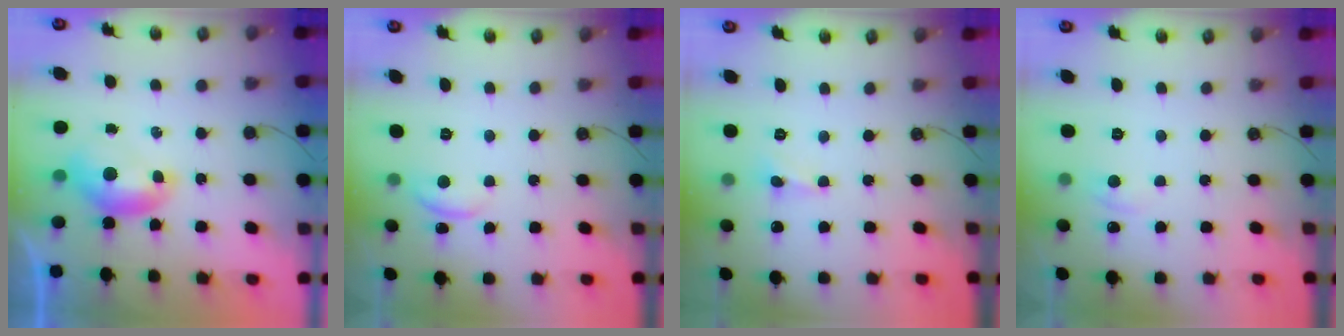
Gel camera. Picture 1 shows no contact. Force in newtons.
{"total": 1.7, "press": 1.6, "slide": 0.6}
{"total": 0.8, "press": 0.8, "slide": 0.2}
{"total": 1.1, "press": 0.9, "slide": 0.6}